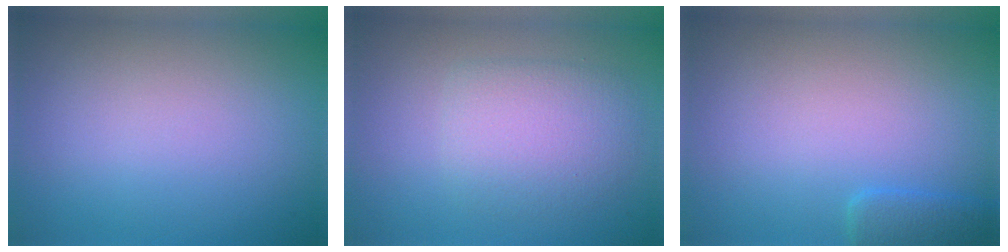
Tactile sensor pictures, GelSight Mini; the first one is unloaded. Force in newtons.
{"total": 3.7, "press": 3.7, "slide": 0.3}
{"total": 1.6, "press": 1.6, "slide": 0.1}